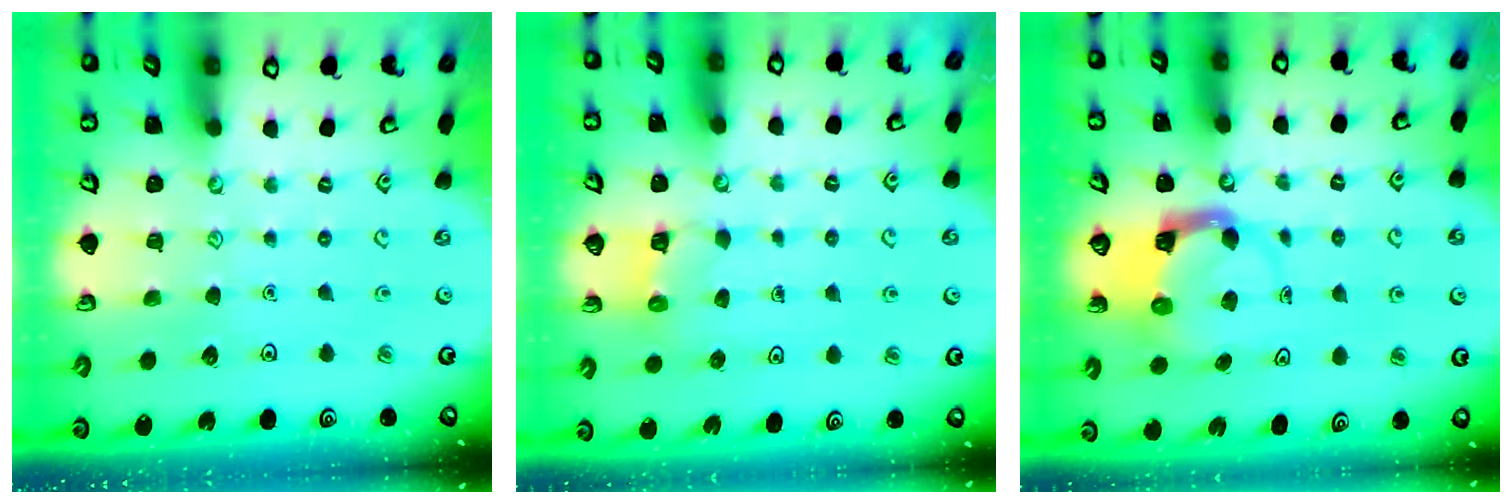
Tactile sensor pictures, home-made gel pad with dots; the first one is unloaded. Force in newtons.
{"total": 2.9, "press": 2.9, "slide": 0.3}
{"total": 3.8, "press": 3.8, "slide": 0.5}